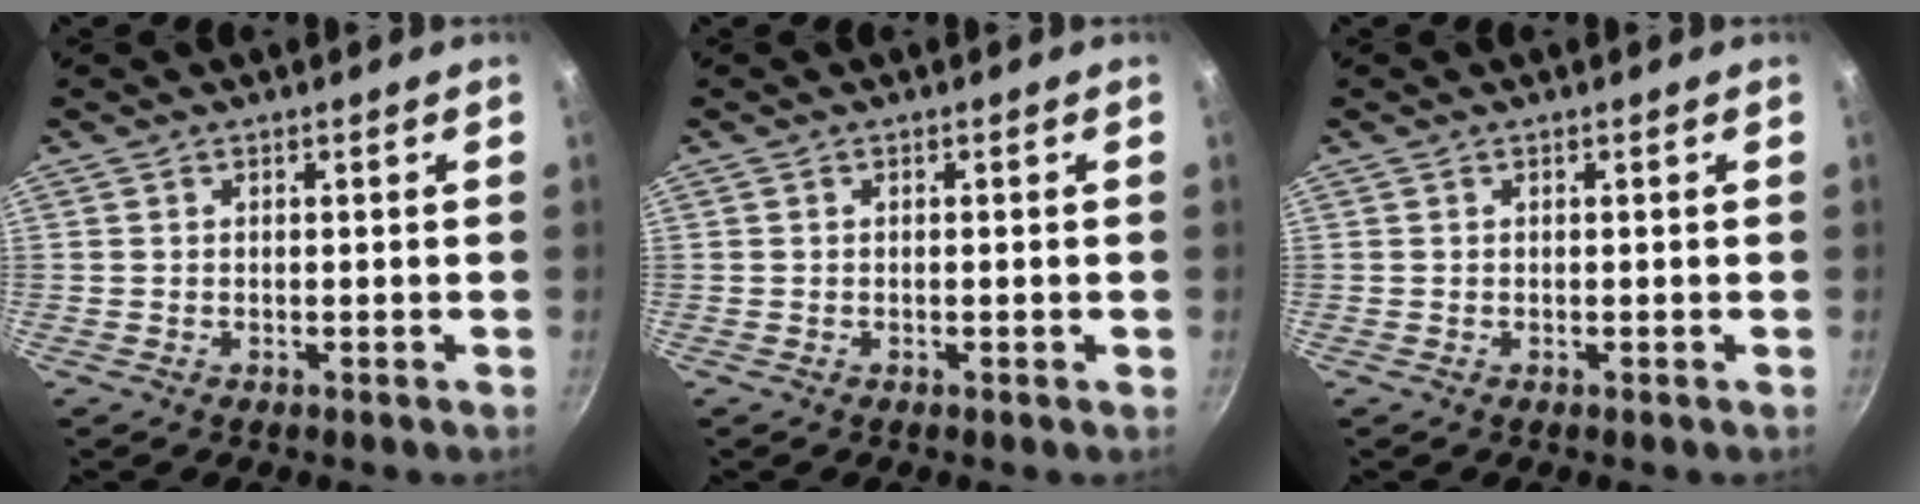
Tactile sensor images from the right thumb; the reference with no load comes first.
{"total": 0.6, "force": [-0.2, 0.1, 0.6], "torque": [-0.008, 0.002, -0.004]}
{"total": 0.0}